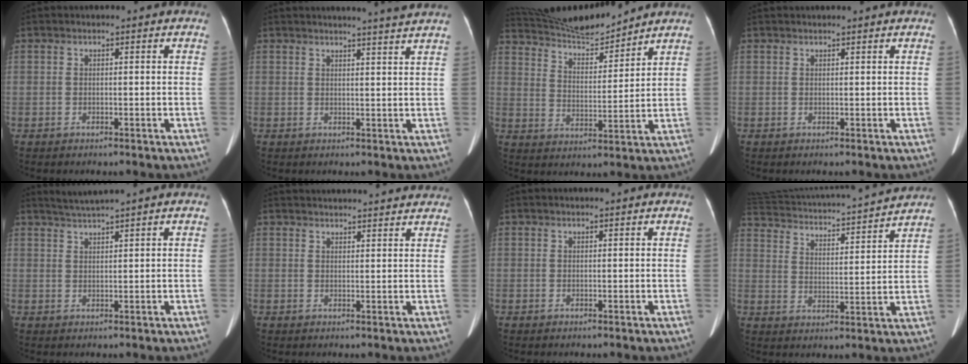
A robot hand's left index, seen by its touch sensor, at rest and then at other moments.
{"total": 6.2, "force": [5.6, -1.5, 2.0], "torque": [-0.029, -0.008, 0.058]}
{"total": 12.1, "force": [11.7, 0.3, 3.0], "torque": [-0.065, 0.002, 0.206]}
{"total": 2.4, "force": [2.3, 0.1, 0.7], "torque": [-0.011, 0.021, 0.030]}
{"total": 3.2, "force": [2.8, -1.3, 0.8], "torque": [-0.019, 0.006, 0.059]}
{"total": 15.4, "force": [14.7, 1.6, 4.3], "torque": [-0.063, 0.030, 0.185]}
{"total": 2.3, "force": [2.2, 0.3, 0.9], "torque": [-0.012, 0.020, 0.028]}
{"total": 17.2, "force": [16.0, 0.8, 6.2], "torque": [-0.120, -0.004, 0.235]}